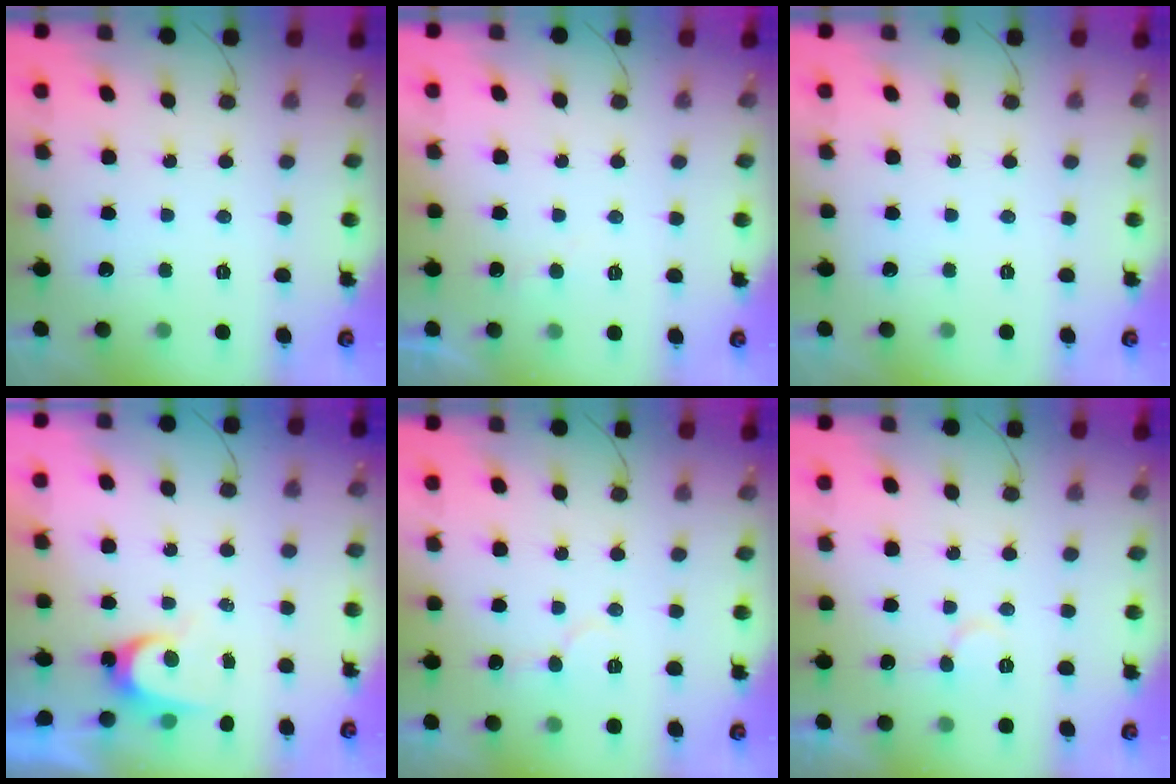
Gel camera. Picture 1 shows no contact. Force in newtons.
{"total": 3.7, "press": 3.7, "slide": 0.4}
{"total": 0.0}
{"total": 5.7, "press": 5.7, "slide": 0.4}
{"total": 6.5, "press": 6.5, "slide": 0.4}
{"total": 7.7, "press": 7.7, "slide": 0.7}